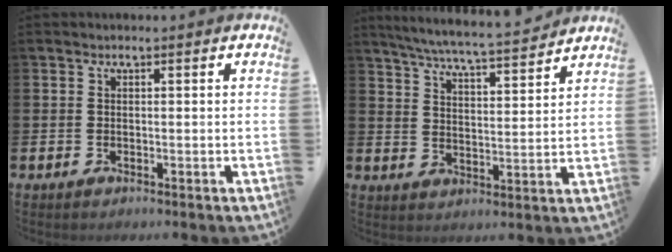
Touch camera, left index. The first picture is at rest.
{"total": 6.3, "force": [6.1, -0.2, 1.8], "torque": [-0.061, -0.043, 0.106]}